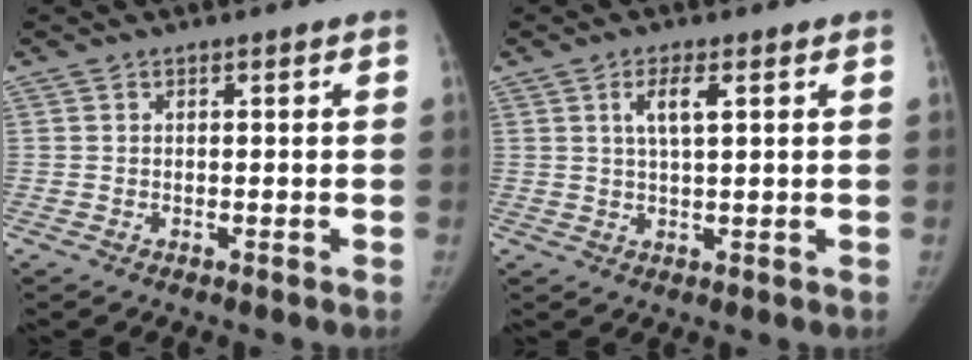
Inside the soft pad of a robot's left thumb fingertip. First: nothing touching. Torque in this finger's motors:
{"motor_torque": [-0.17, 0.12, 0.45, -0.32, 0.15]}